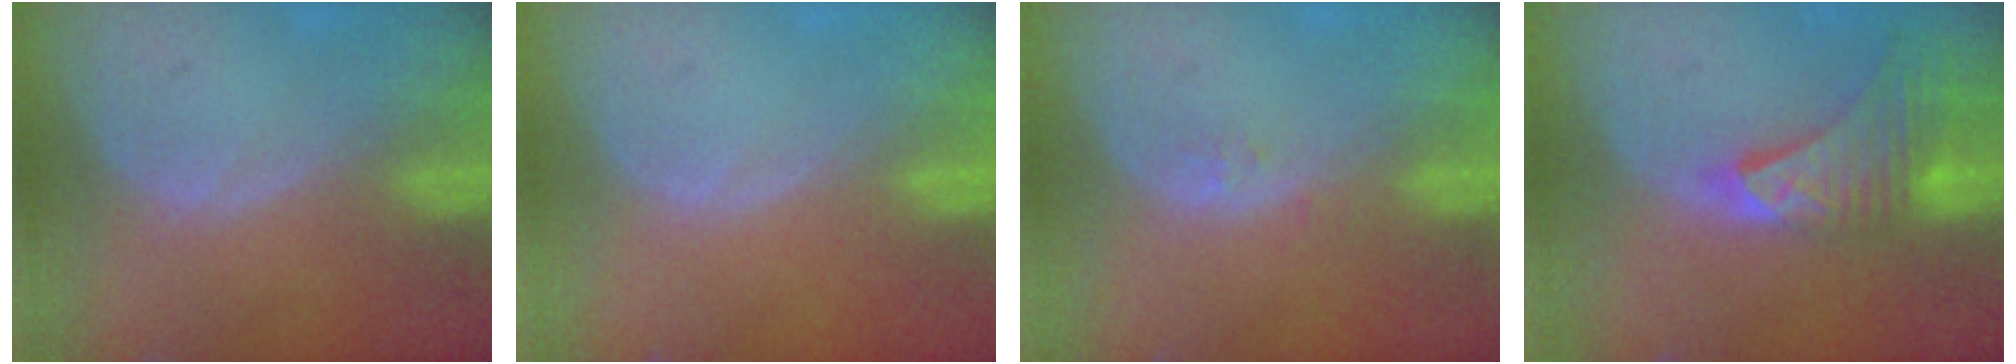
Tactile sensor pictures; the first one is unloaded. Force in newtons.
{"total": 0.0}
{"total": 0.9, "press": 0.9, "slide": 0.2}
{"total": 9.2, "press": 8.3, "slide": 4.0}